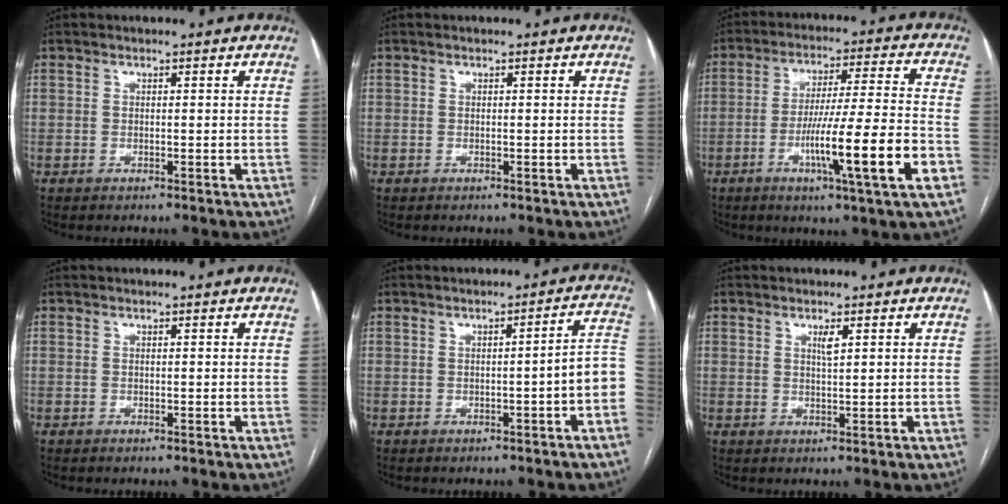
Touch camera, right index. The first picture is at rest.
{"total": 0.0}
{"total": 15.6, "force": [-5.6, -0.8, 14.5], "torque": [-0.247, -0.011, -0.091]}
{"total": 0.0}
{"total": 4.8, "force": [-1.7, -0.1, 4.5], "torque": [-0.040, 0.017, -0.025]}
{"total": 1.5, "force": [0.8, 0.1, 1.3], "torque": [-0.025, -0.004, 0.014]}